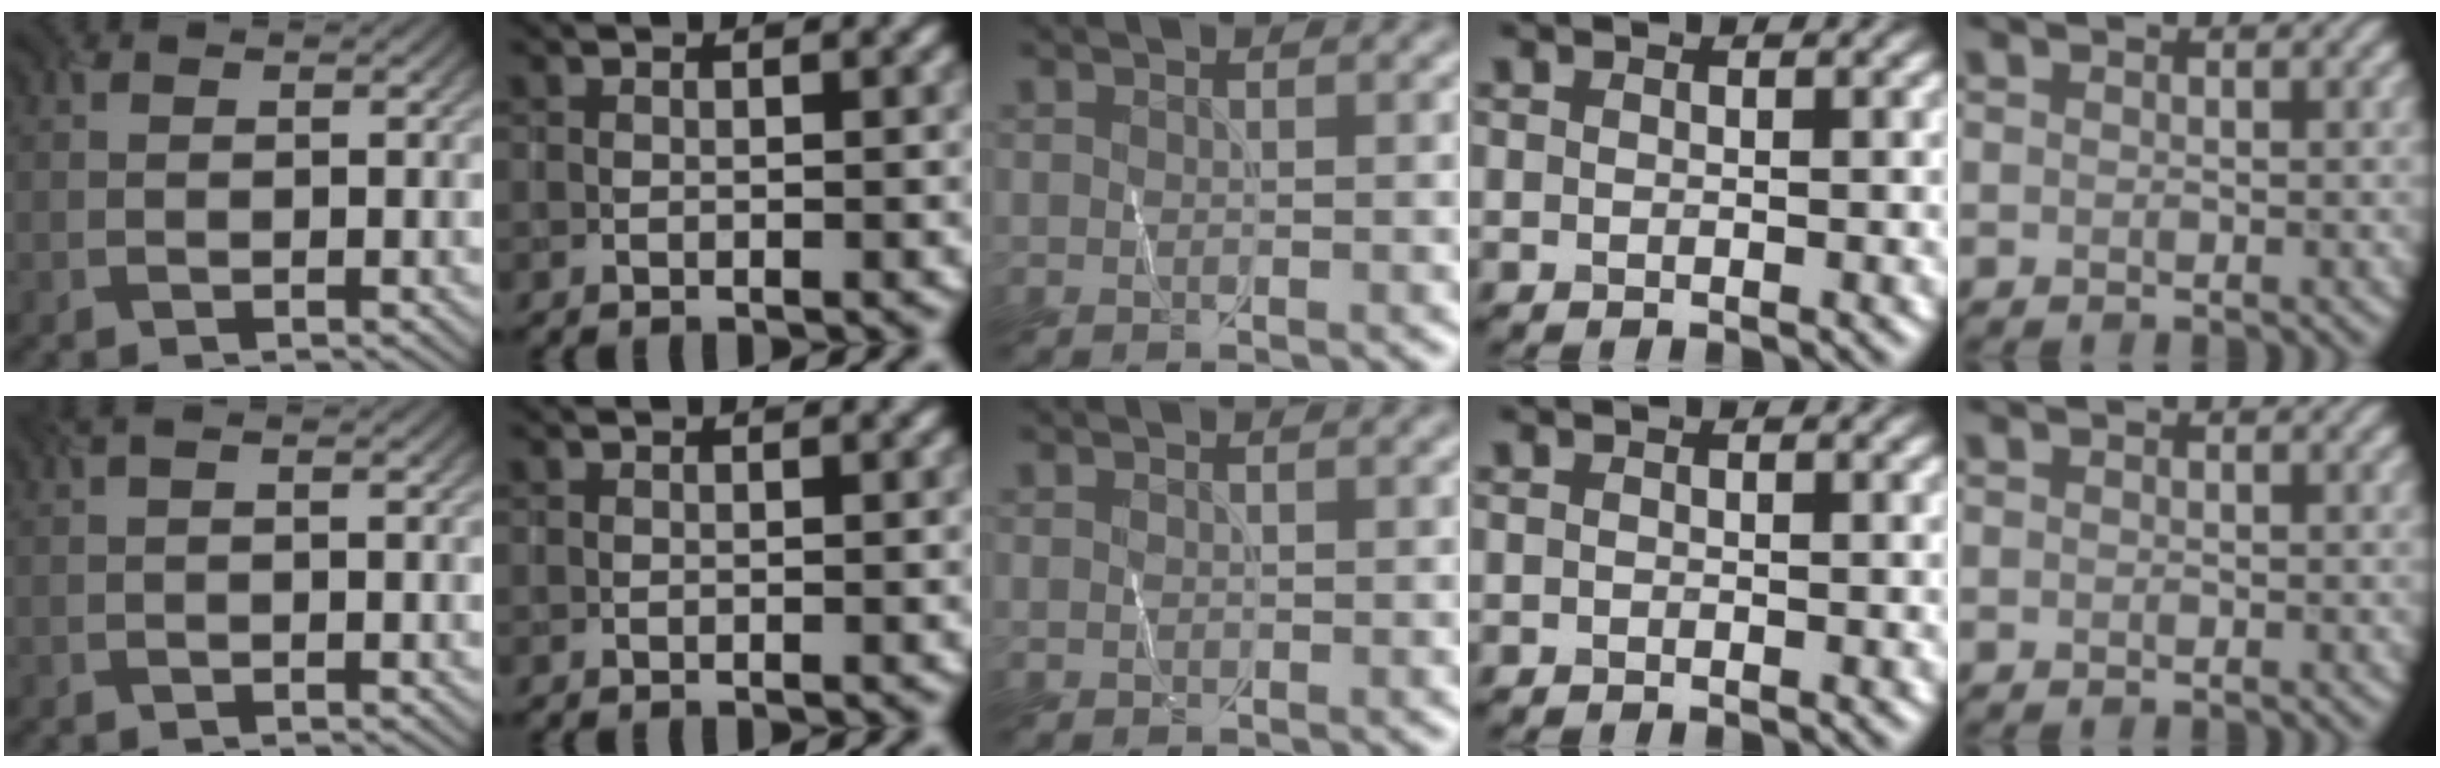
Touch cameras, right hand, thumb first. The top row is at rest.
{"thumb": {"total": 0.5, "force": [0.1, -0.1, 0.5], "torque": [-0.010, 0.002, 0.000]}}